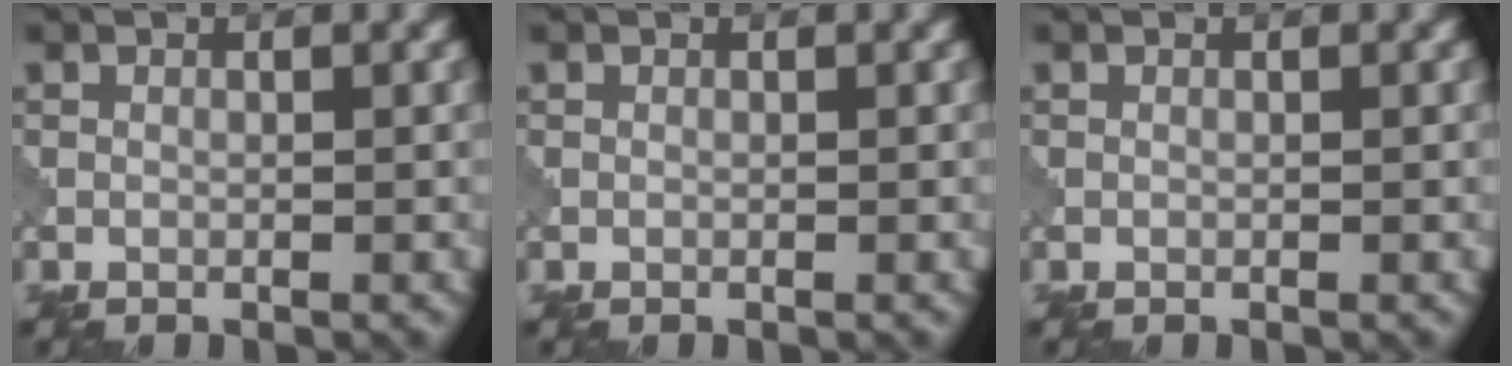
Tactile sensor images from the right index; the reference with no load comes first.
{"total": 0.0}
{"total": 0.0}